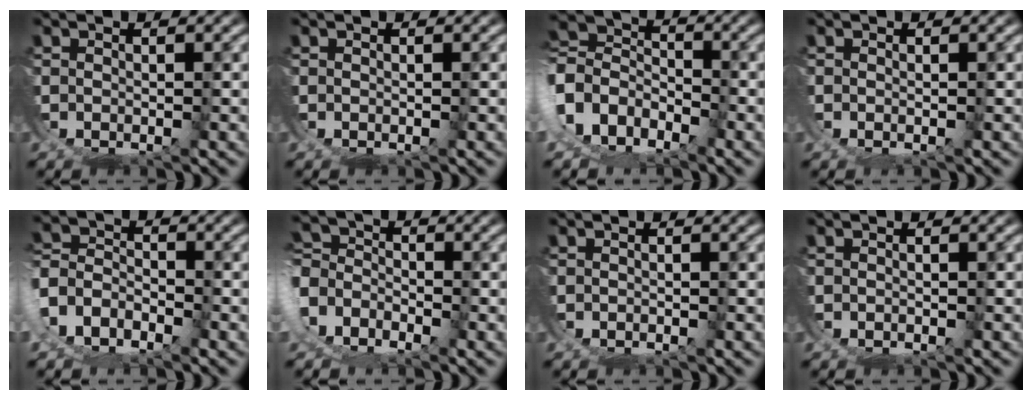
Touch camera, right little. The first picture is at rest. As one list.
[{"total": 0.0}, {"total": 9.8, "force": [-0.3, 9.5, 2.5], "torque": [-0.118, -0.027, -0.022]}, {"total": 1.2, "force": [0.7, -1.0, 0.2], "torque": [0.005, 0.002, 0.010]}, {"total": 6.9, "force": [-2.1, 6.6, 0.9], "torque": [-0.062, -0.023, -0.046]}, {"total": 6.1, "force": [-1.6, 5.9, 0.6], "torque": [-0.046, -0.013, -0.041]}, {"total": 0.0}, {"total": 0.0}]